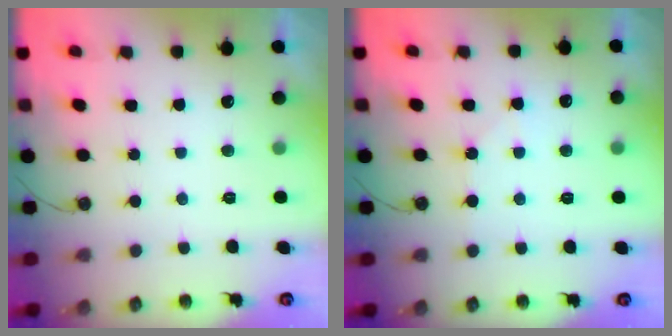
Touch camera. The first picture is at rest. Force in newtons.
{"total": 3.4, "press": 3.3, "slide": 0.6}